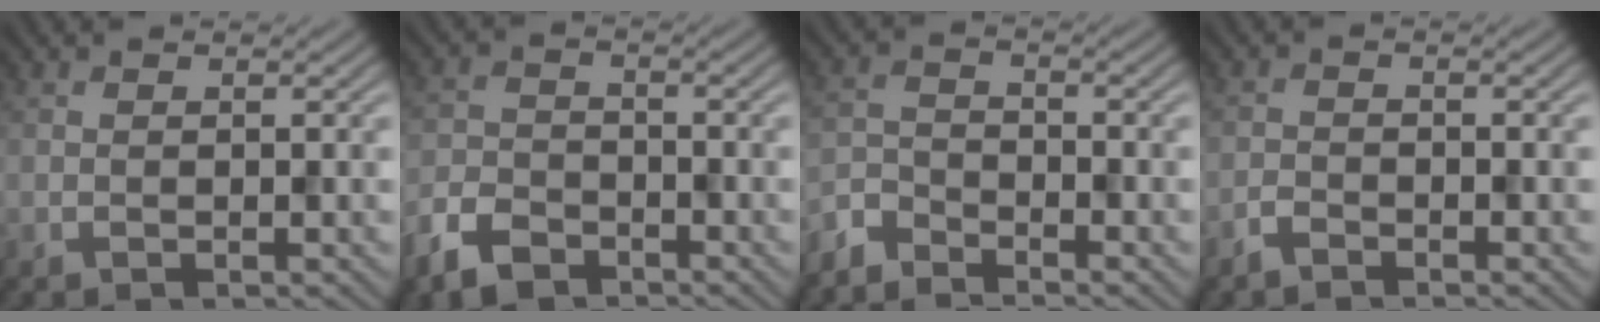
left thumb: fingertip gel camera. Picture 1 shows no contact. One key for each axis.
{"total": 5.6, "fx": -4.1, "fy": 2.9, "fz": 2.5, "tx": -0.058, "ty": -0.008, "tz": -0.092}
{"total": 3.9, "fx": -3.6, "fy": 1.1, "fz": 1.0, "tx": -0.024, "ty": -0.008, "tz": -0.090}
{"total": 1.7, "fx": -1.5, "fy": 0.6, "fz": 0.7, "tx": -0.016, "ty": 0.000, "tz": -0.035}